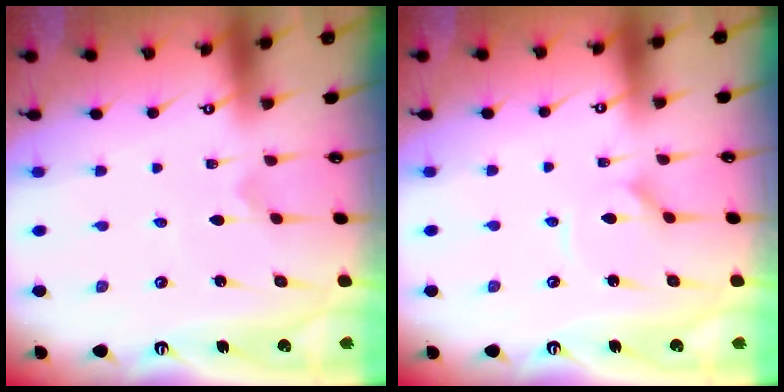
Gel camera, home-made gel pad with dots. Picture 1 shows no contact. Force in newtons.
{"total": 2.0, "press": 2.0, "slide": 0.4}